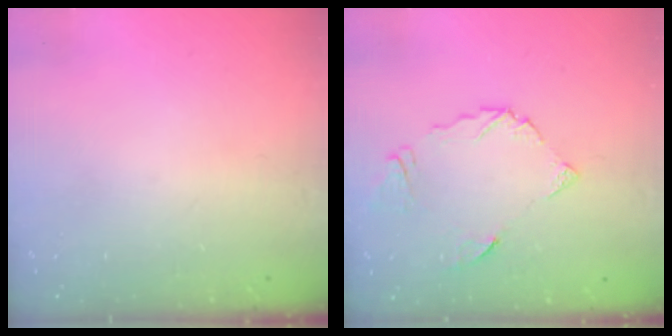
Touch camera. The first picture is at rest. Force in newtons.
{"total": 7.6, "press": 7.6, "slide": 0.8}